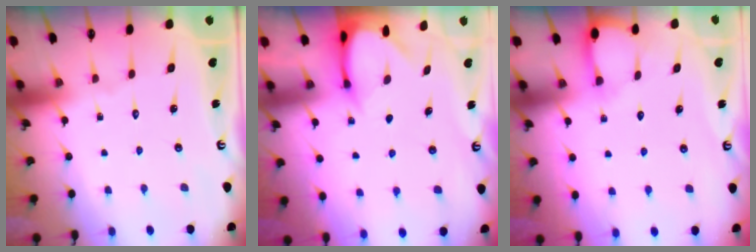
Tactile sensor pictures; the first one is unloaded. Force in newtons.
{"total": 3.7, "press": 3.7, "slide": 0.2}
{"total": 3.9, "press": 3.9, "slide": 0.3}